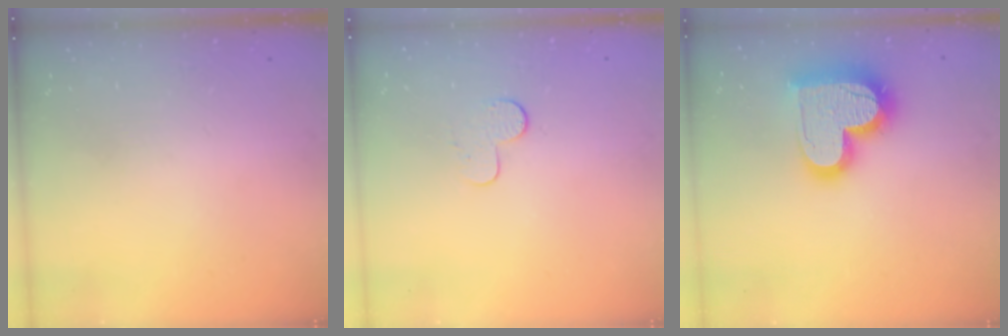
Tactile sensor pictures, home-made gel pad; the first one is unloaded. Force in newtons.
{"total": 5.0, "press": 5.0, "slide": 0.5}
{"total": 20.0, "press": 19.9, "slide": 1.4}